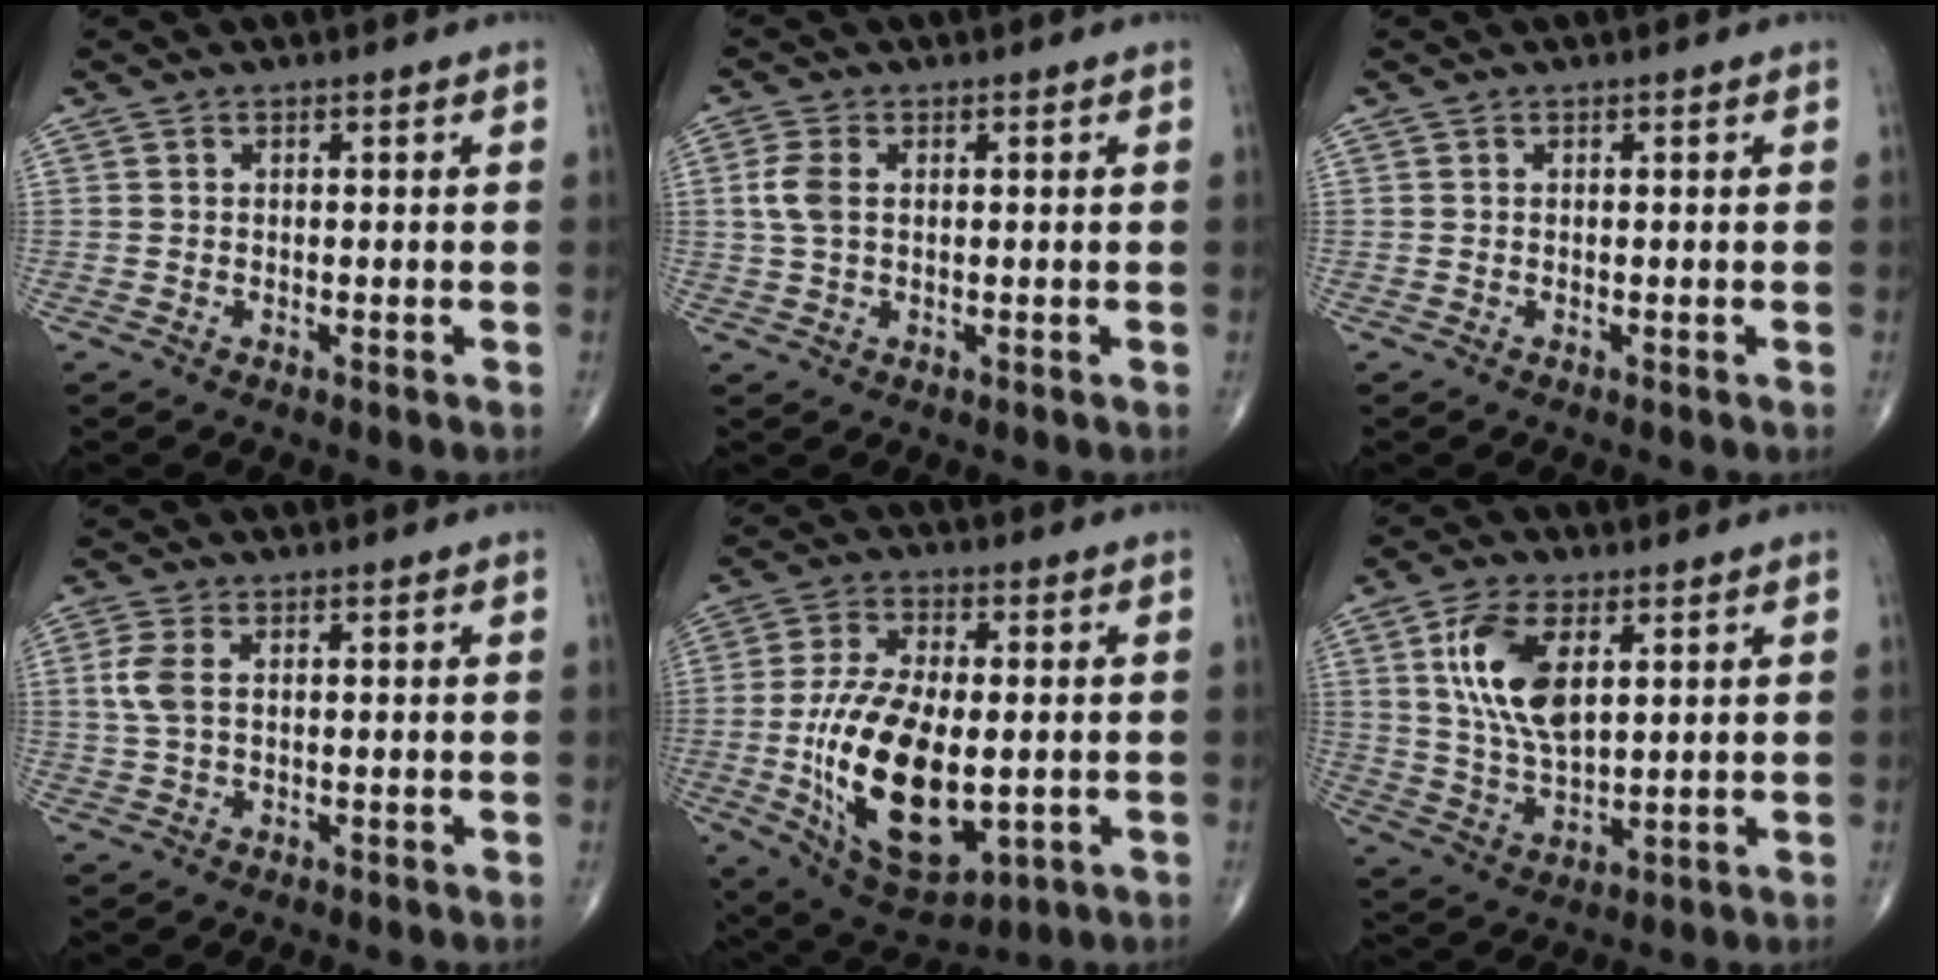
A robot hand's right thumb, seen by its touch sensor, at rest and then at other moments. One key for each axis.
{"total": 4.0, "fx": 0.6, "fy": 2.3, "fz": 3.2, "tx": -0.083, "ty": 0.006, "tz": 0.010}
{"total": 0.0}
{"total": 3.8, "fx": 0.7, "fy": 2.0, "fz": 3.2, "tx": -0.091, "ty": 0.007, "tz": 0.015}
{"total": 21.3, "fx": -3.0, "fy": 10.5, "fz": 18.2, "tx": -0.345, "ty": -0.004, "tz": -0.036}
{"total": 12.3, "fx": 4.0, "fy": 6.1, "fz": 9.9, "tx": -0.192, "ty": -0.016, "tz": 0.080}